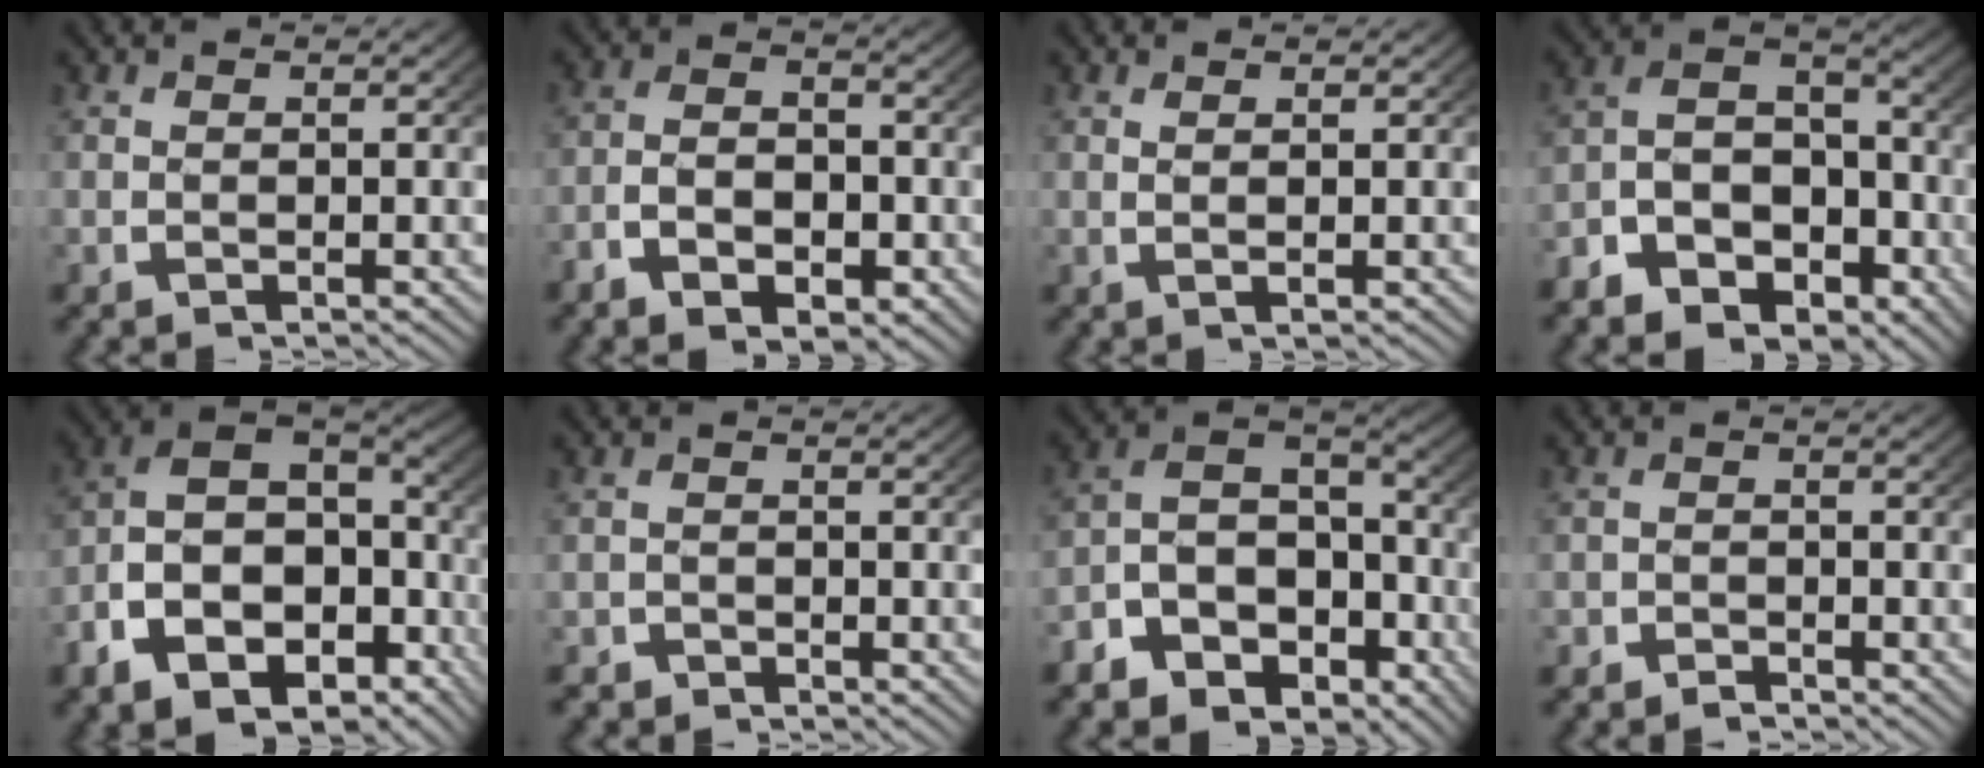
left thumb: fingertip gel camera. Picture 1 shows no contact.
{"total": 4.6, "force": [-1.5, 3.0, 3.2], "torque": [-0.058, -0.015, -0.027]}
{"total": 1.1, "force": [0.5, -0.1, 1.0], "torque": [-0.024, -0.005, 0.014]}
{"total": 10.2, "force": [-3.5, 7.8, 5.5], "torque": [-0.098, -0.029, -0.058]}
{"total": 14.7, "force": [-2.3, 10.9, 9.5], "torque": [-0.209, -0.038, -0.030]}
{"total": 1.9, "force": [-1.7, 0.8, -0.2], "torque": [0.009, -0.013, -0.029]}
{"total": 11.4, "force": [-3.8, 8.8, 6.1], "torque": [-0.116, -0.034, -0.061]}
{"total": 1.7, "force": [-1.6, 0.7, -0.1], "torque": [0.009, -0.009, -0.031]}